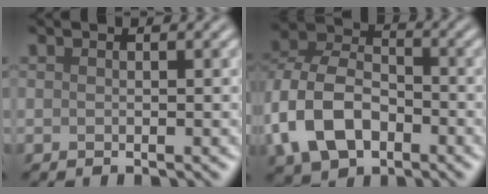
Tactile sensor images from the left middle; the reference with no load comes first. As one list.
[{"total": 9.3, "force": [-3.0, 6.4, 6.0], "torque": [-0.135, -0.003, -0.070]}]